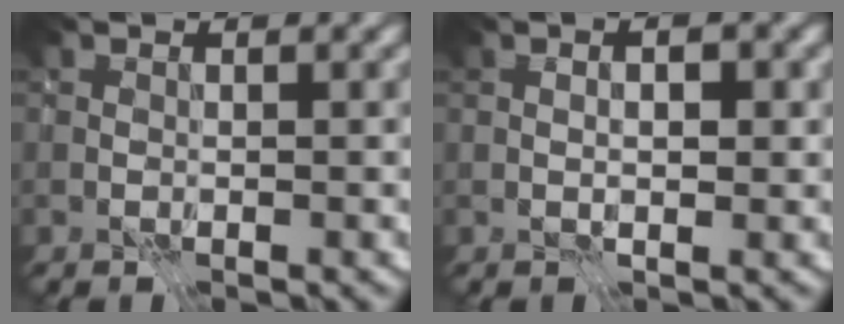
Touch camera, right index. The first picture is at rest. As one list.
[{"total": 2.5, "force": [0.4, 1.2, 2.2], "torque": [-0.023, 0.001, 0.002]}]